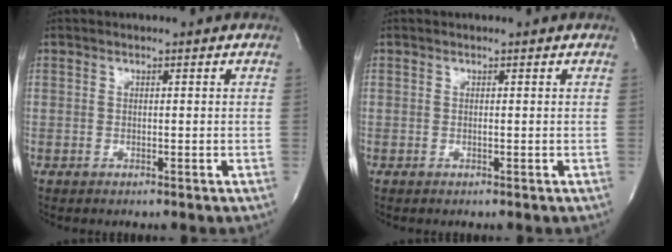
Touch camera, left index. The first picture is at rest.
{"total": 0.0}